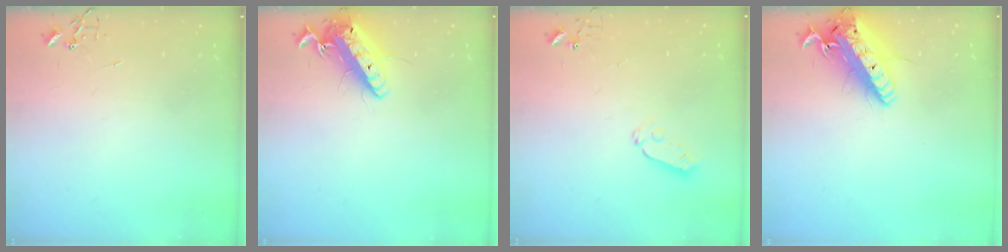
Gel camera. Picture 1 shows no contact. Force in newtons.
{"total": 14.0, "press": 13.8, "slide": 2.7}
{"total": 4.1, "press": 4.1, "slide": 0.1}
{"total": 19.8, "press": 19.4, "slide": 4.0}